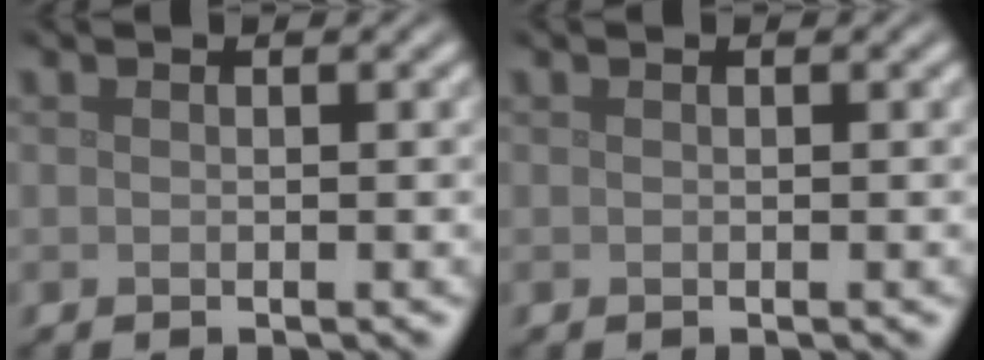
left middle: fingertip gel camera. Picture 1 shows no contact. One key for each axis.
{"total": 0.0}